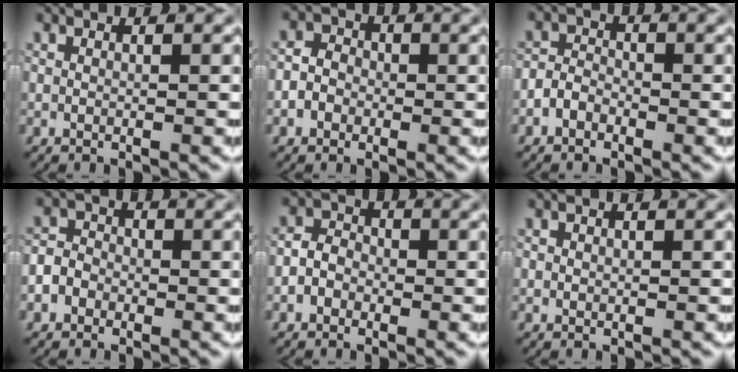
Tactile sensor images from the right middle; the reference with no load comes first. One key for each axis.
{"total": 3.0, "fx": -0.8, "fy": 2.7, "fz": 1.2, "tx": -0.011, "ty": 0.000, "tz": -0.021}
{"total": 2.1, "fx": -1.2, "fy": 1.5, "fz": 0.8, "tx": -0.005, "ty": 0.003, "tz": -0.028}
{"total": 3.5, "fx": -1.1, "fy": 3.0, "fz": 1.4, "tx": -0.022, "ty": 0.002, "tz": -0.026}
{"total": 2.7, "fx": -0.9, "fy": 2.2, "fz": 1.2, "tx": -0.012, "ty": 0.000, "tz": -0.022}
{"total": 0.0}